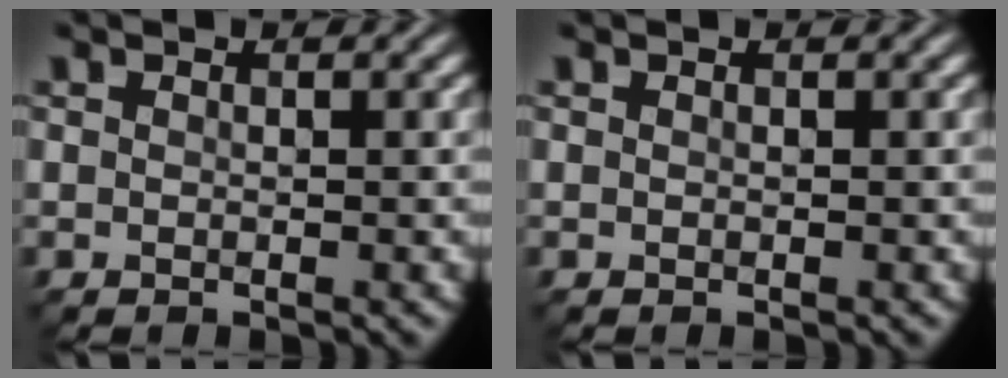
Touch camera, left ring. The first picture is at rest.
{"total": 0.0}